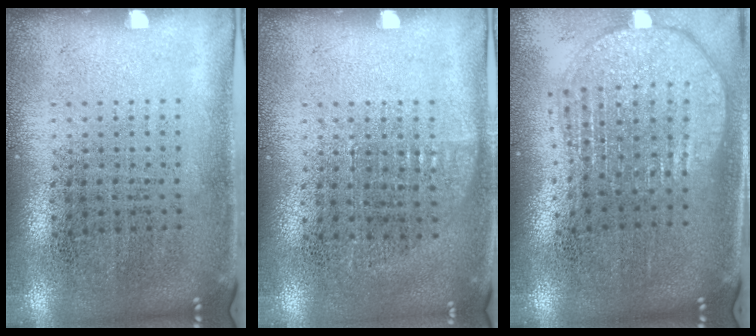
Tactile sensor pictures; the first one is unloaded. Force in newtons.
{"total": 0.7, "press": 0.6, "slide": 0.3}
{"total": 1.9, "press": 1.7, "slide": 1.0}